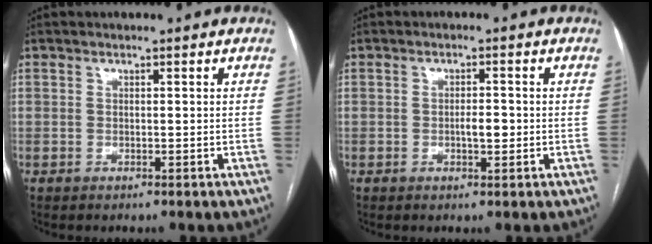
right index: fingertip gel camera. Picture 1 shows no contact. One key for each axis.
{"total": 2.2, "fx": -0.4, "fy": 0.6, "fz": 2.1, "tx": -0.035, "ty": 0.002, "tz": -0.006}